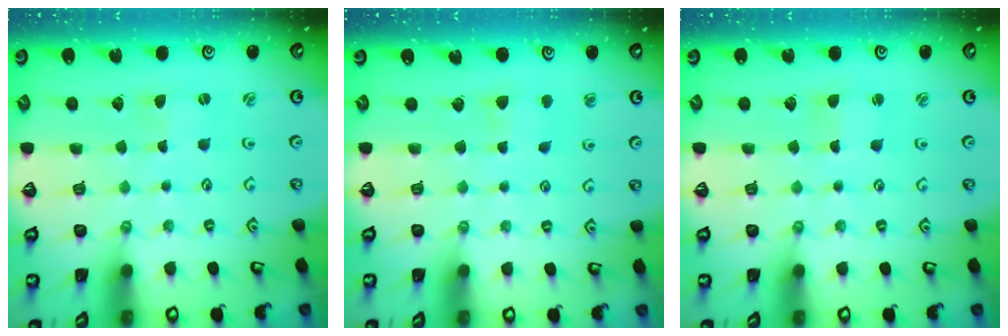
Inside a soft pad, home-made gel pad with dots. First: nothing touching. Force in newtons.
{"total": 4.1, "press": 4.0, "slide": 0.8}
{"total": 1.1, "press": 1.0, "slide": 0.2}